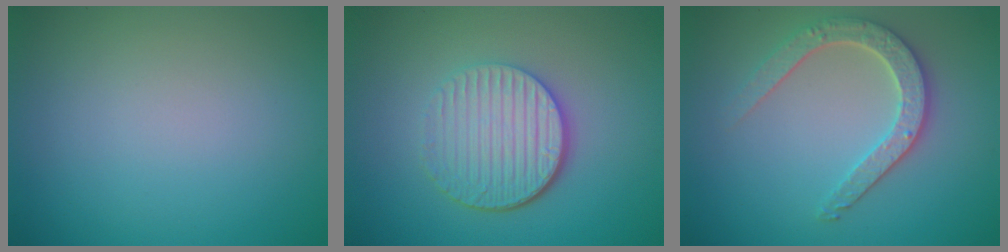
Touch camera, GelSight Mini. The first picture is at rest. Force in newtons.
{"total": 5.3, "press": 3.8, "slide": 3.6}
{"total": 3.6, "press": 3.2, "slide": 1.7}